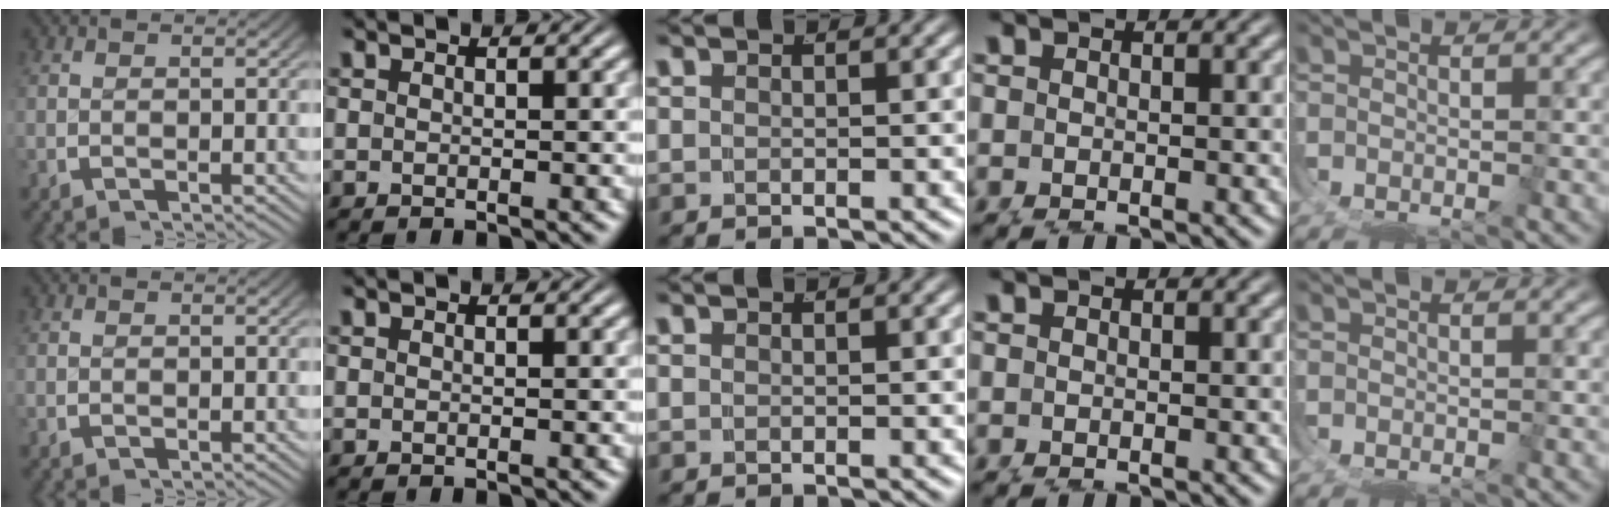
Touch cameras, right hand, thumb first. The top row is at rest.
{}